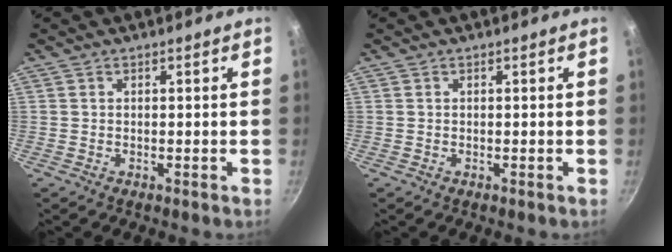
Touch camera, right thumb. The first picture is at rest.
{"total": 0.0}